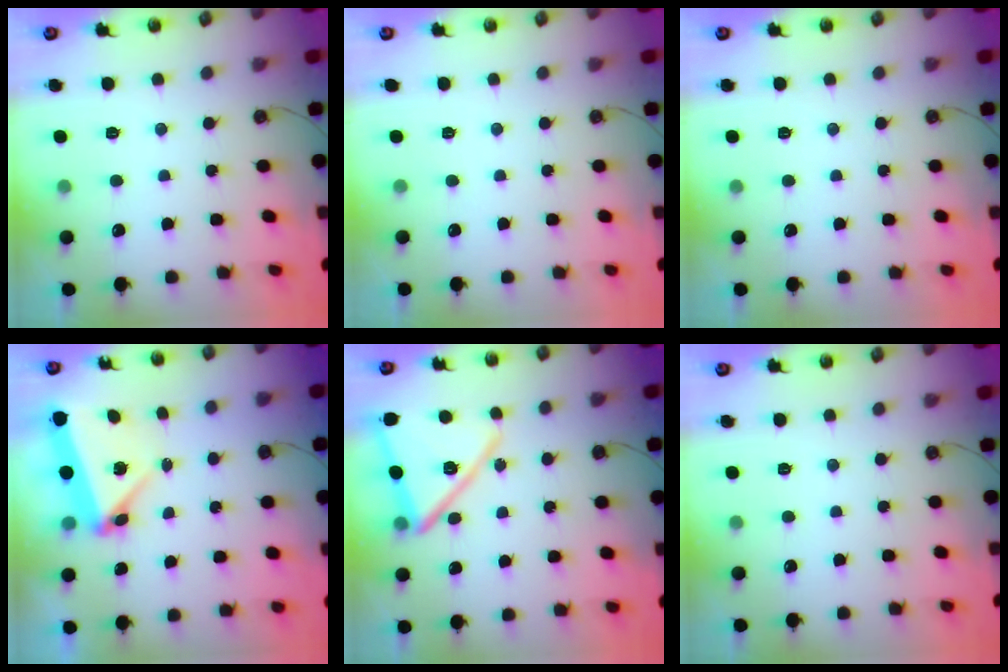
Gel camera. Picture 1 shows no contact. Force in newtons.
{"total": 0.0}
{"total": 0.0}
{"total": 5.6, "press": 4.5, "slide": 3.3}
{"total": 16.0, "press": 15.9, "slide": 1.2}
{"total": 0.0}